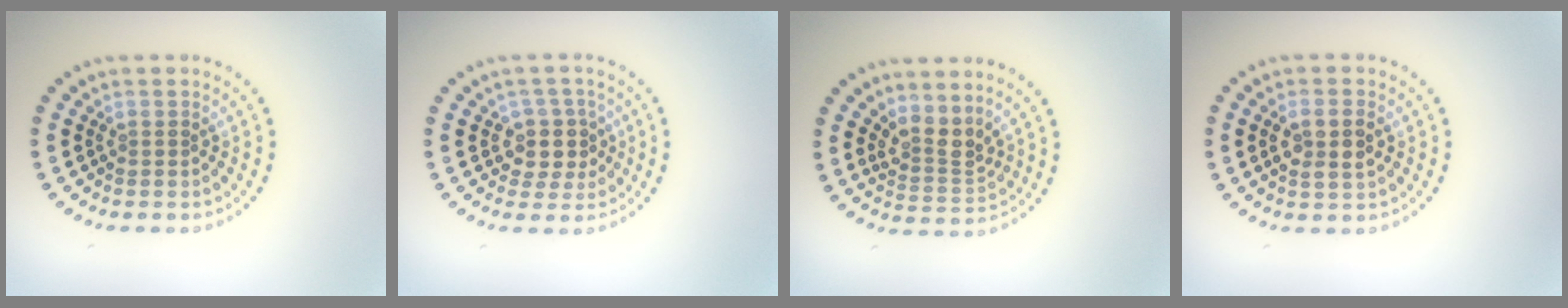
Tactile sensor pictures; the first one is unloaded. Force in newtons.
{"total": 3.0, "press": 2.6, "slide": 1.5}
{"total": 2.9, "press": 2.1, "slide": 2.0}
{"total": 2.7, "press": 2.6, "slide": 0.7}